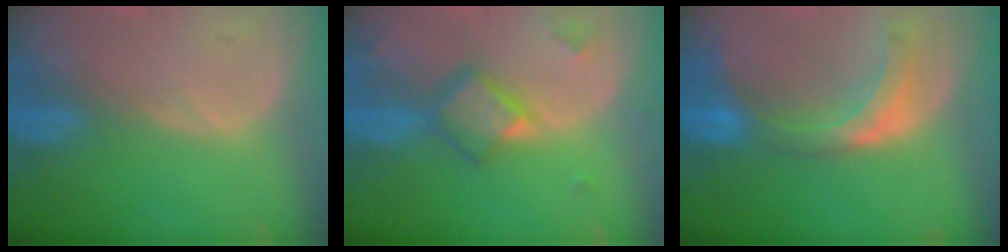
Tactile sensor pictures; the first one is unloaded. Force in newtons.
{"total": 5.7, "press": 4.9, "slide": 2.8}
{"total": 7.6, "press": 6.9, "slide": 3.2}